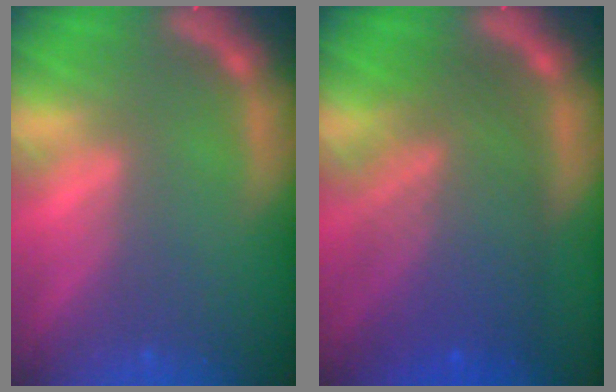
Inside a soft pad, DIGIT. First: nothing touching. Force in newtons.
{"total": 9.5}